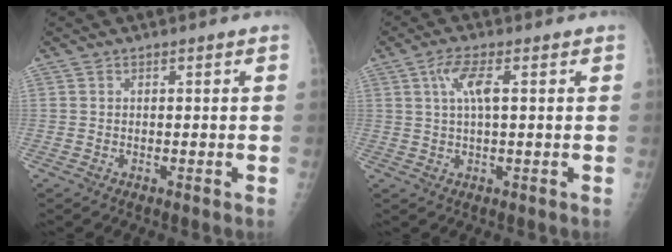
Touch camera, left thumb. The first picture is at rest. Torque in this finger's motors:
{"motor_torque": [0.32, 0.16, 0.63, -0.11, 0.03]}